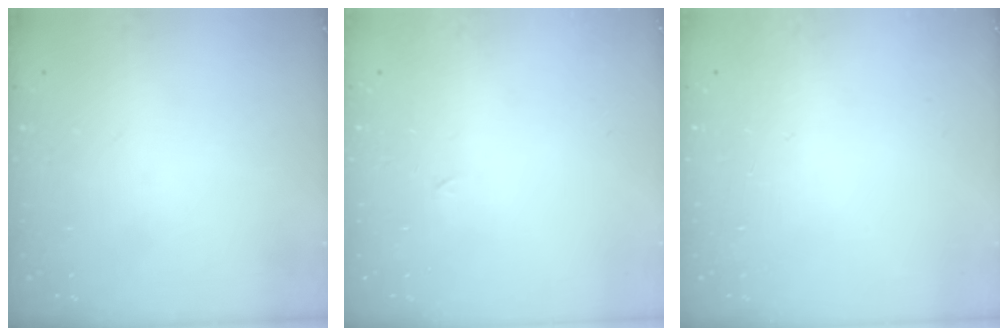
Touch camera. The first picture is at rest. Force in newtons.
{"total": 0.0}
{"total": 0.0}